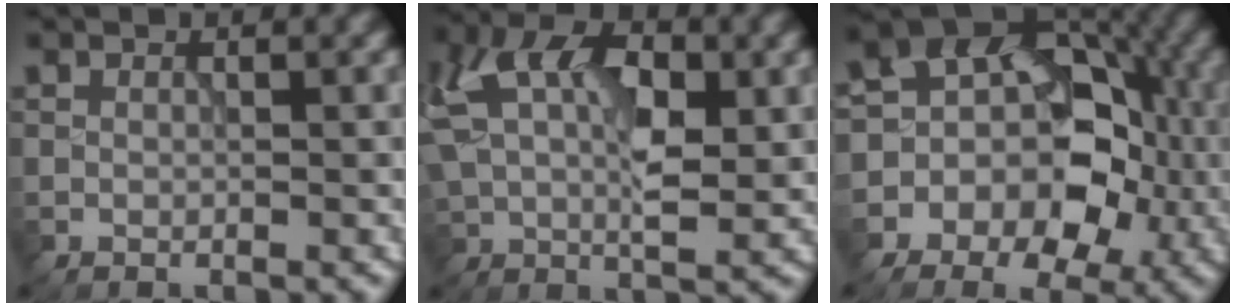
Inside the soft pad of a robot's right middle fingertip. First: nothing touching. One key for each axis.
{"total": 8.9, "fx": 1.8, "fy": 4.9, "fz": 7.2, "tx": -0.143, "ty": 0.010, "tz": 0.023}
{"total": 11.7, "fx": -1.8, "fy": 9.6, "fz": 6.4, "tx": -0.083, "ty": 0.034, "tz": -0.052}